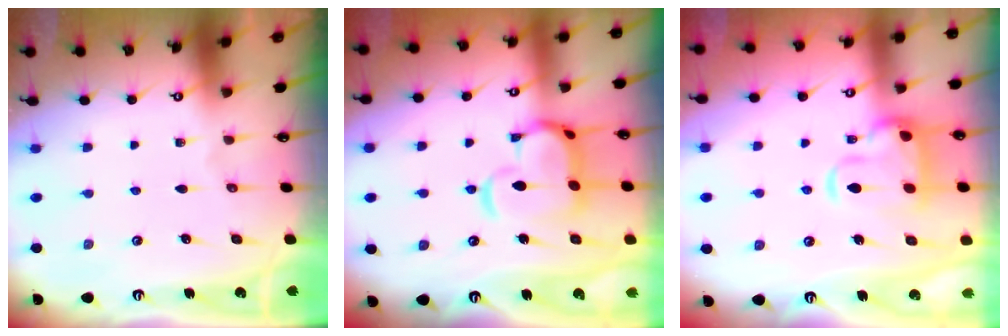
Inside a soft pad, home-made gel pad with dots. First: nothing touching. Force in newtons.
{"total": 7.9, "press": 7.8, "slide": 1.3}
{"total": 6.5, "press": 6.3, "slide": 1.6}